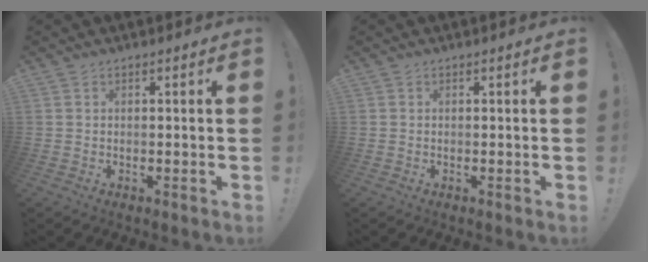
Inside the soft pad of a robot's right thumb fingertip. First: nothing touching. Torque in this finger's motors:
{"motor_torque": [-0.01, 0.16, 0.29, -0.21, -0.02]}